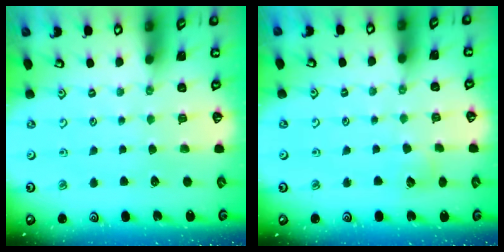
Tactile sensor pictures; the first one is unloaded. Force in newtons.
{"total": 5.7, "press": 5.6, "slide": 0.5}